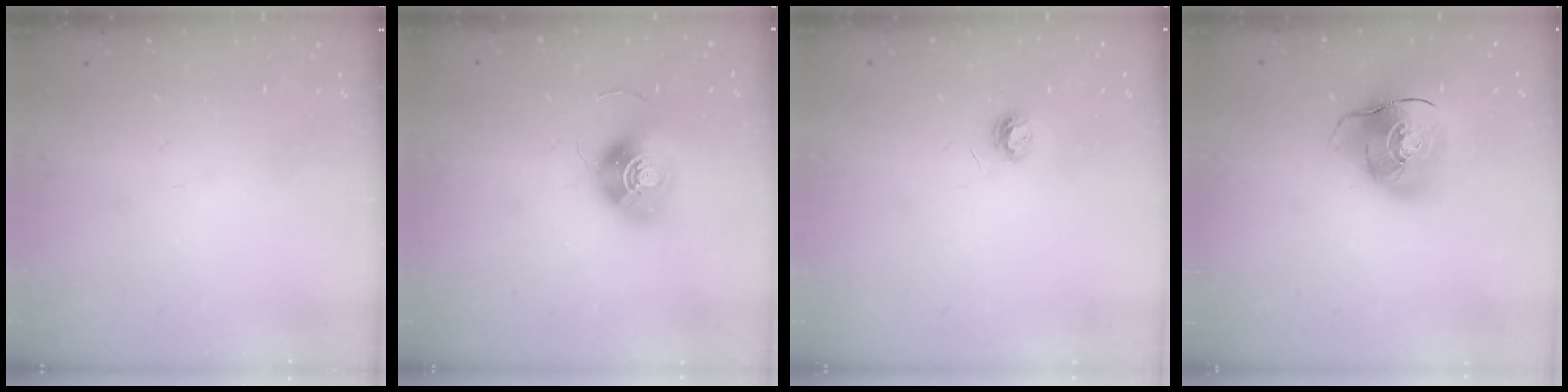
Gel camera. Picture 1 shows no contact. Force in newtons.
{"total": 12.7, "press": 12.7, "slide": 0.5}
{"total": 3.9, "press": 3.9, "slide": 0.5}
{"total": 14.3, "press": 14.1, "slide": 2.3}